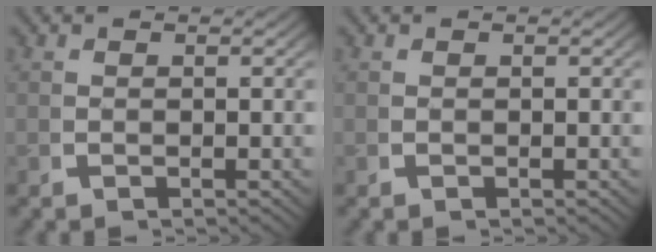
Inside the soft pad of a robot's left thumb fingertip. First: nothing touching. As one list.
[{"total": 0.0}]